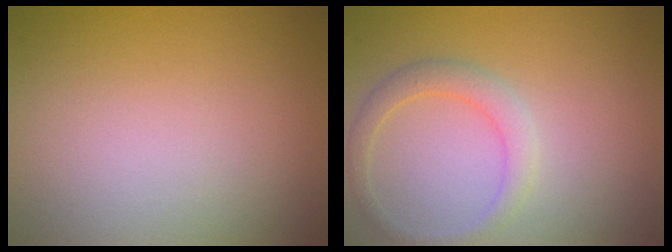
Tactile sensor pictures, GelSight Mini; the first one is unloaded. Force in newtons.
{"total": 2.2, "press": 2.2, "slide": 0.2}